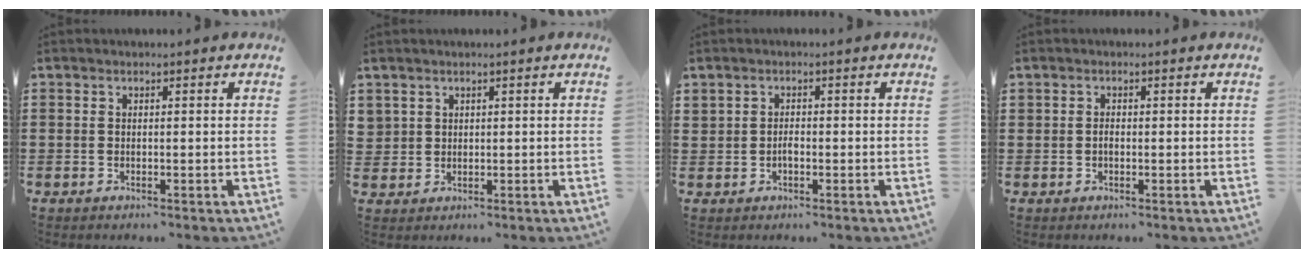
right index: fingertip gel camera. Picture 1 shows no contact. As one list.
[{"total": 1.7, "force": [1.2, 1.3, 0.1], "torque": [-0.009, 0.004, 0.024]}, {"total": 1.3, "force": [-0.3, 0.8, 0.9], "torque": [-0.019, 0.000, -0.006]}, {"total": 0.9, "force": [-0.2, 0.6, 0.6], "torque": [-0.015, -0.002, -0.004]}]